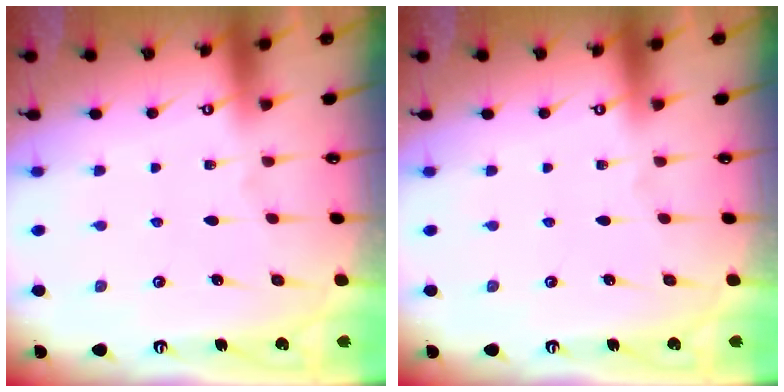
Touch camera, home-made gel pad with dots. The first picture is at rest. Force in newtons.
{"total": 0.0}